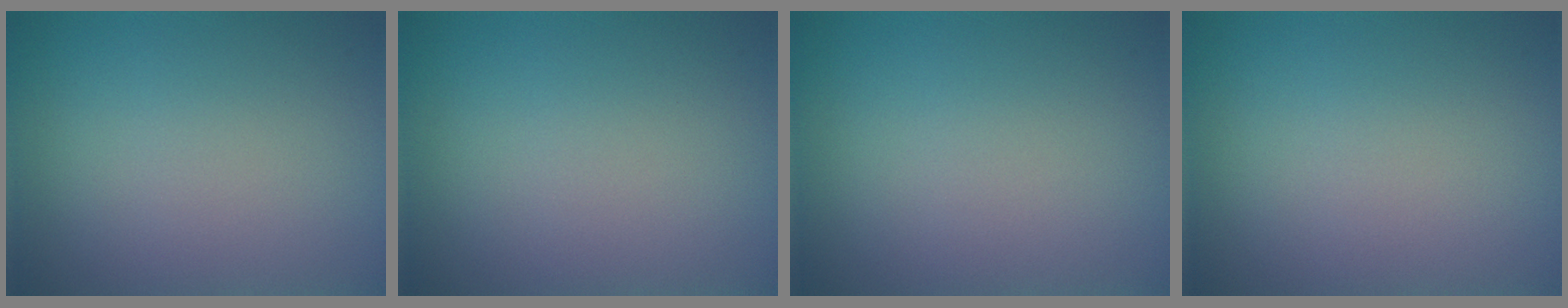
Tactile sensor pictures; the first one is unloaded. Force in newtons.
{"total": 0.0}
{"total": 0.0}
{"total": 0.0}